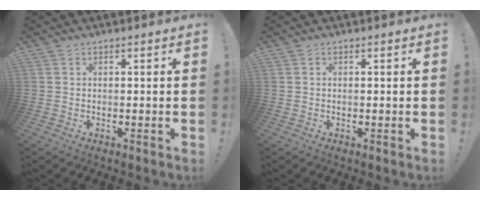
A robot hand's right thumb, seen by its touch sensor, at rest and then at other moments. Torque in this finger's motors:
{"motor_torque": [-0.15, -0.11, 0.00, 0.25, 0.00]}